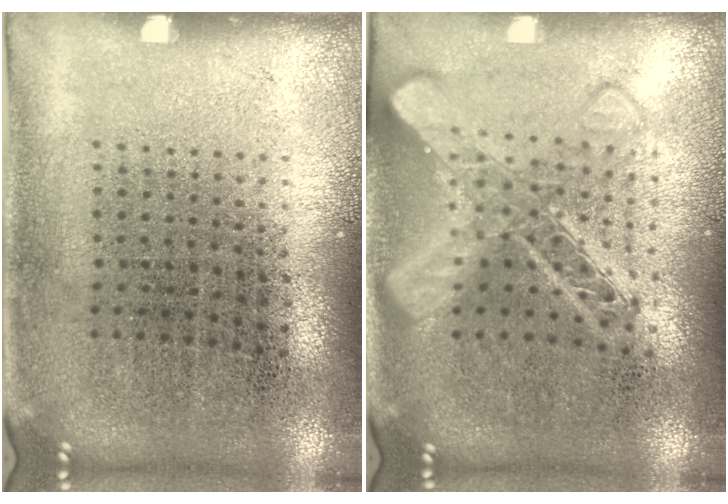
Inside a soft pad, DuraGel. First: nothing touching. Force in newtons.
{"total": 2.7, "press": 2.6, "slide": 0.5}